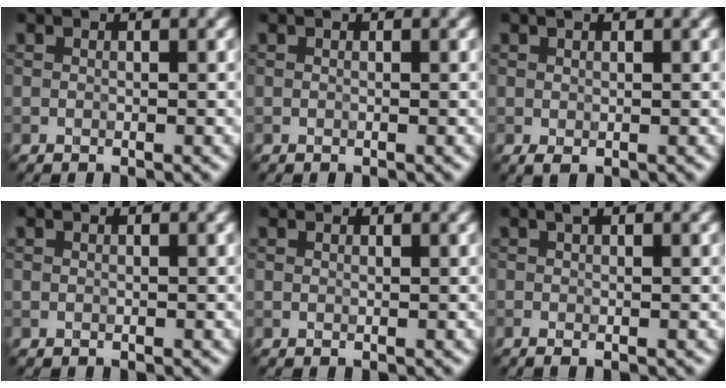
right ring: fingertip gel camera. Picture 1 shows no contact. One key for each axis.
{"total": 0.0}
{"total": 0.9, "fx": 0.1, "fy": 0.4, "fz": 0.8, "tx": -0.016, "ty": 0.000, "tz": 0.002}
{"total": 0.0}
{"total": 0.6, "fx": 0.5, "fy": 0.2, "fz": 0.2, "tx": -0.005, "ty": -0.002, "tz": 0.002}
{"total": 1.0, "fx": 0.1, "fy": 0.1, "fz": 1.0, "tx": -0.019, "ty": -0.002, "tz": 0.003}